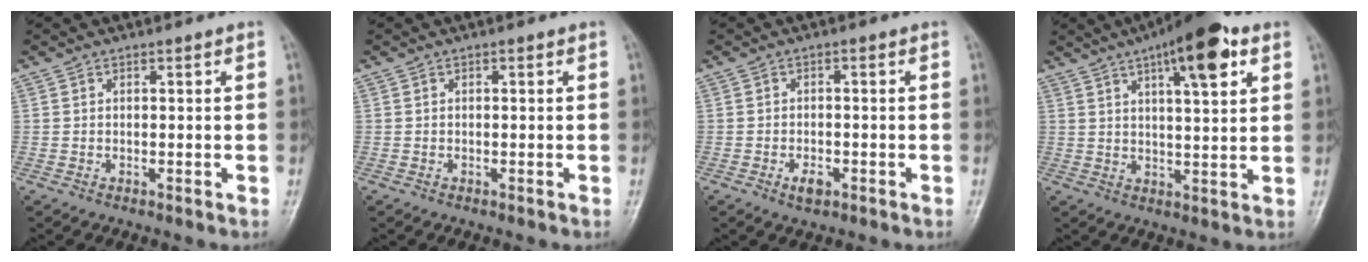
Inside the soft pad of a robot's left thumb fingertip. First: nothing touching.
{"total": 0.0}
{"total": 2.9, "force": [-1.5, 1.6, 2.0], "torque": [-0.030, 0.006, -0.024]}
{"total": 13.2, "force": [6.6, 3.8, 10.7], "torque": [-0.142, -0.012, 0.094]}